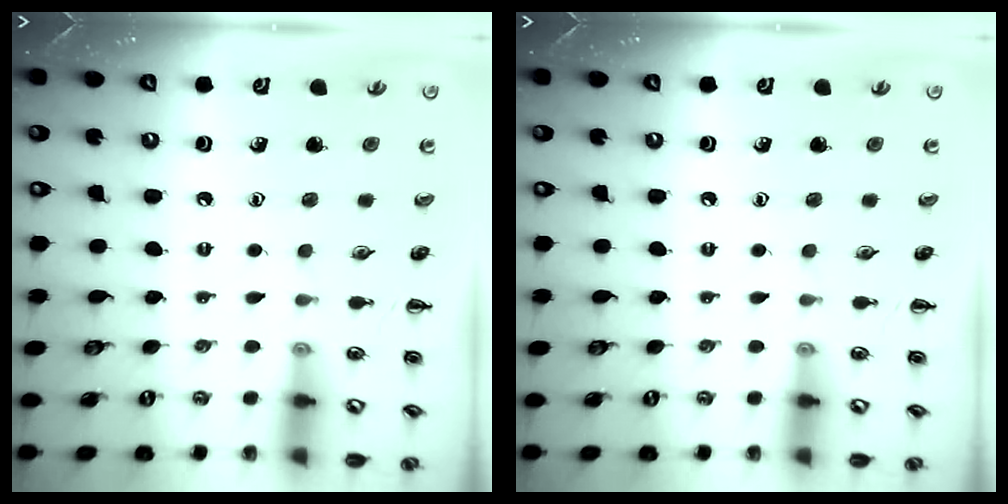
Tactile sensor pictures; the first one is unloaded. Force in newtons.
{"total": 0.0}